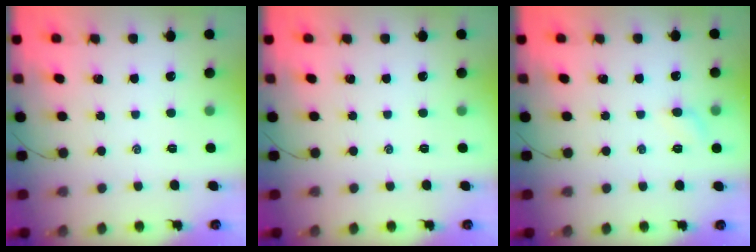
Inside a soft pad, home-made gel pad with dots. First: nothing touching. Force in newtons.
{"total": 0.0}
{"total": 5.2, "press": 5.0, "slide": 1.3}